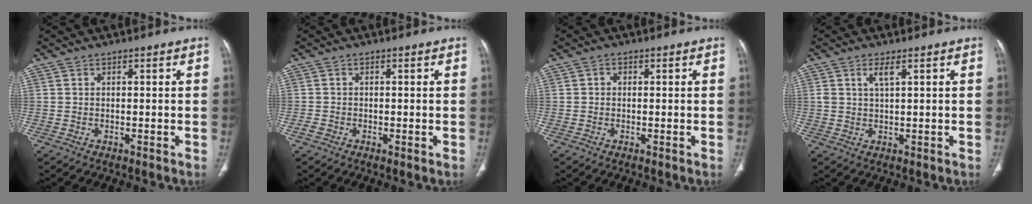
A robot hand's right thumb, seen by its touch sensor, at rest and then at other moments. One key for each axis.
{"total": 1.4, "fx": -0.6, "fy": 0.7, "fz": 1.0, "tx": -0.019, "ty": -0.002, "tz": -0.015}
{"total": 0.9, "fx": 0.1, "fy": 0.9, "fz": 0.4, "tx": -0.002, "ty": 0.003, "tz": -0.001}
{"total": 2.6, "fx": 1.3, "fy": 0.7, "fz": 2.1, "tx": -0.047, "ty": -0.005, "tz": 0.031}